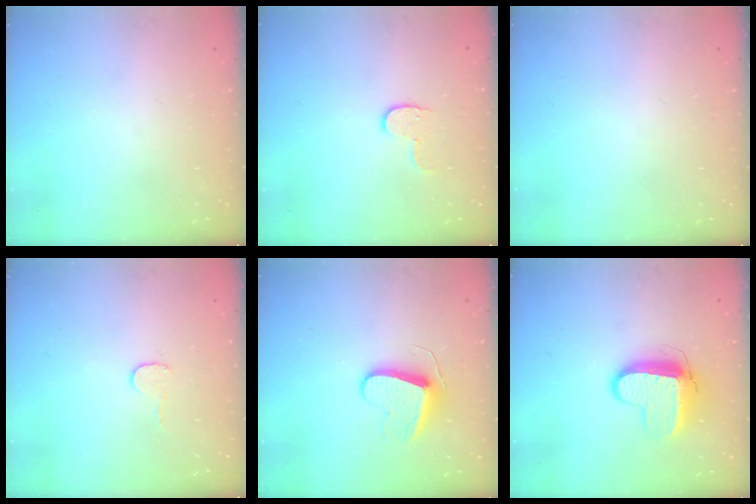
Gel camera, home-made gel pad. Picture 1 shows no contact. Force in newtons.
{"total": 5.2, "press": 5.1, "slide": 0.6}
{"total": 0.0}
{"total": 3.7, "press": 3.6, "slide": 0.3}
{"total": 9.4, "press": 9.4, "slide": 0.9}
{"total": 10.3, "press": 10.2, "slide": 1.0}